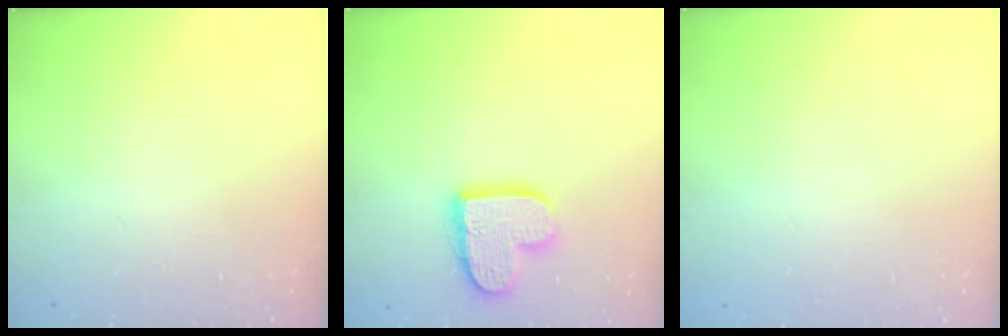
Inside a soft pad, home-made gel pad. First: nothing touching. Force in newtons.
{"total": 13.0, "press": 13.0, "slide": 0.8}
{"total": 0.0}